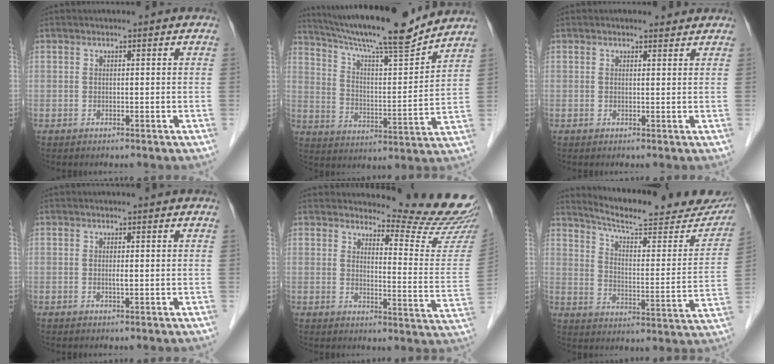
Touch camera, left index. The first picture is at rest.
{"total": 18.3, "force": [16.2, 0.6, 8.4], "torque": [-0.147, -0.002, 0.257]}
{"total": 1.3, "force": [1.2, 0.5, 0.2], "torque": [-0.009, -0.002, 0.013]}
{"total": 0.7, "force": [-0.1, 0.0, 0.6], "torque": [-0.015, -0.005, -0.002]}
{"total": 13.5, "force": [13.2, -0.9, 2.4], "torque": [-0.029, -0.119, 0.145]}
{"total": 23.0, "force": [20.9, 3.4, 9.0], "torque": [-0.126, -0.055, 0.270]}